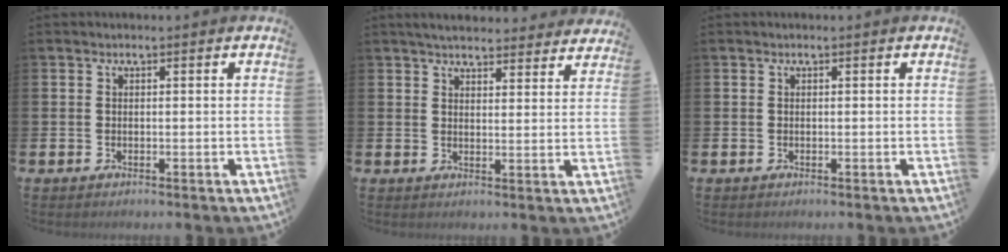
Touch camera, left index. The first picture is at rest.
{"total": 4.4, "force": [4.3, 0.8, 0.8], "torque": [-0.022, -0.022, 0.077]}
{"total": 0.0}